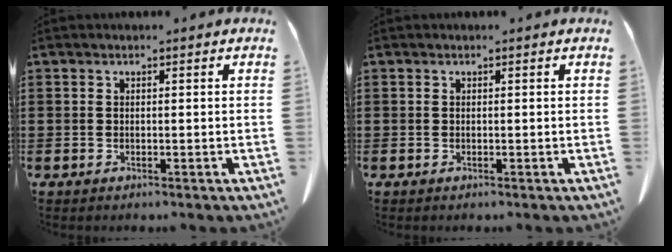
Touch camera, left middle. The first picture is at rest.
{"total": 0.0}